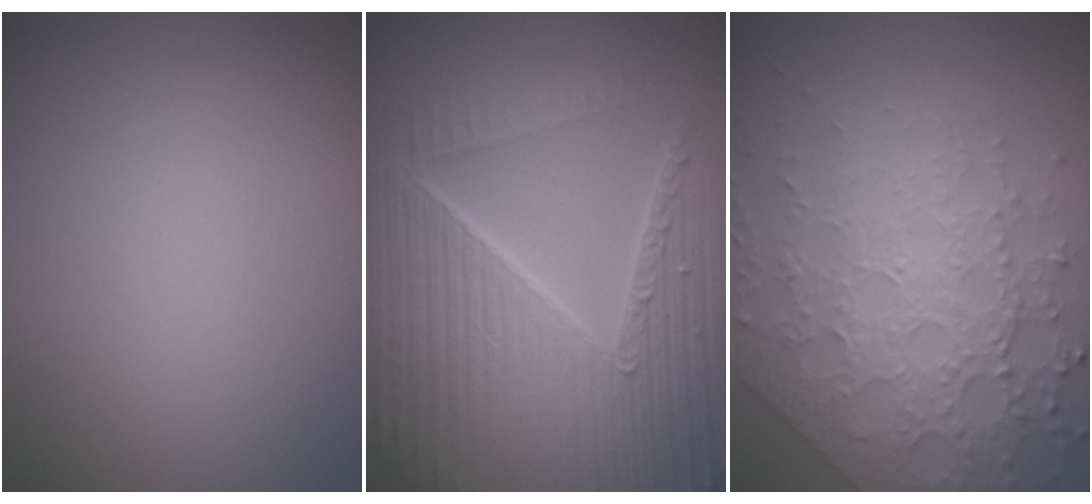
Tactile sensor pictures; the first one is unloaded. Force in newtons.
{"total": 10.5, "press": 6.5, "slide": 8.2}
{"total": 7.6, "press": 5.5, "slide": 5.2}